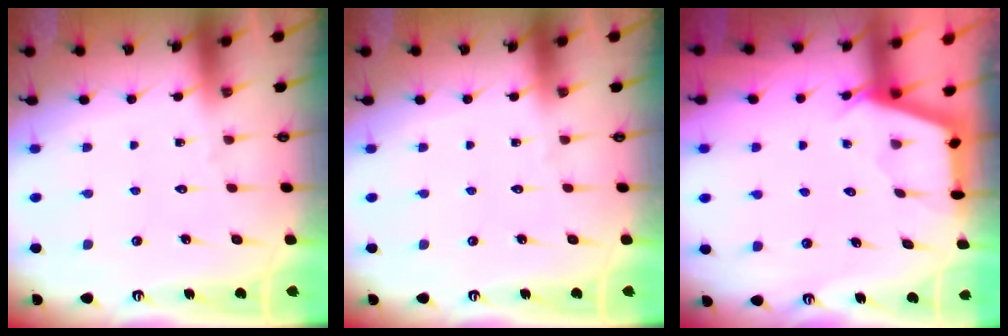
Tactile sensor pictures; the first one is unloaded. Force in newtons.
{"total": 0.0}
{"total": 2.9, "press": 2.9, "slide": 0.3}